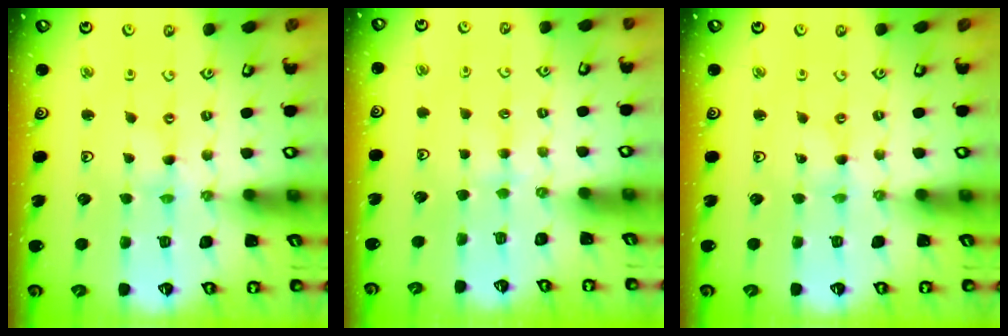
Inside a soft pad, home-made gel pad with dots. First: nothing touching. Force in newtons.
{"total": 3.0, "press": 3.0, "slide": 0.5}
{"total": 0.0}